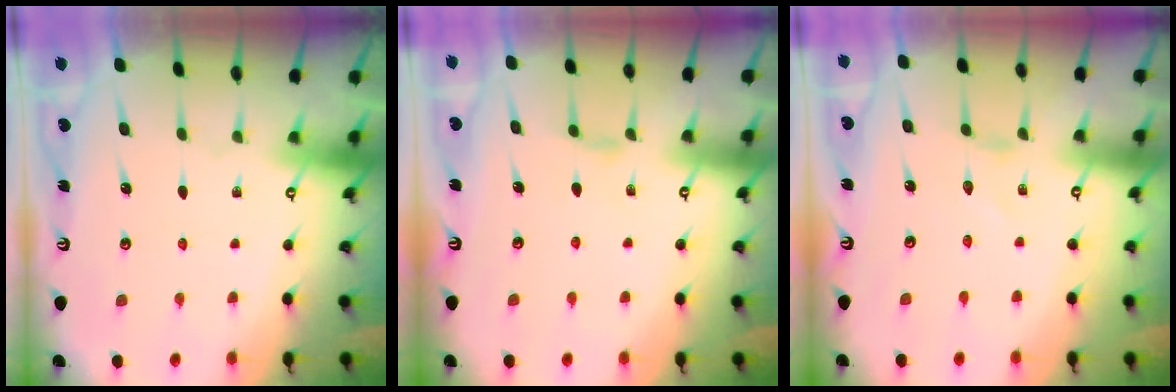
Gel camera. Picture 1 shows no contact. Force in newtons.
{"total": 2.4, "press": 2.3, "slide": 0.5}
{"total": 0.0}